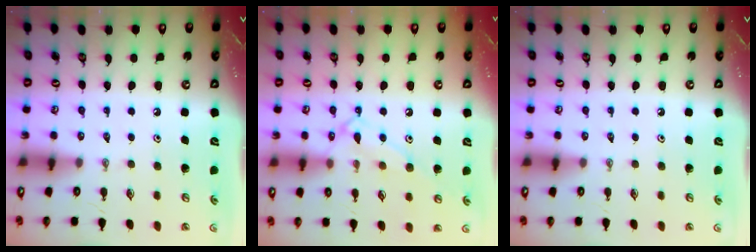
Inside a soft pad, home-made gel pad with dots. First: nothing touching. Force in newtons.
{"total": 11.5, "press": 11.5, "slide": 0.8}
{"total": 0.0}